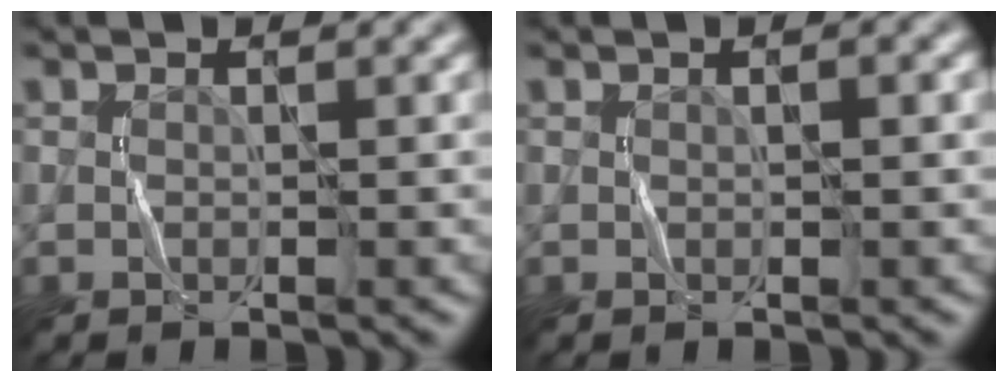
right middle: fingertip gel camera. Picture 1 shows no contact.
{"total": 0.7, "force": [0.2, 0.1, 0.7], "torque": [-0.011, 0.003, 0.002]}